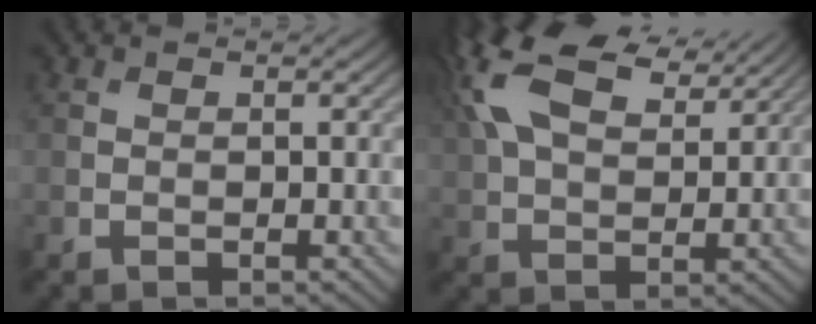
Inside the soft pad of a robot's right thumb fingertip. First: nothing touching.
{"total": 13.4, "force": [6.7, 6.7, 9.5], "torque": [-0.229, 0.027, 0.124]}